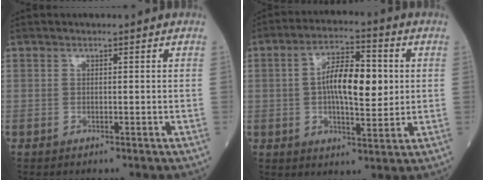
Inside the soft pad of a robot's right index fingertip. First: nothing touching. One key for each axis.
{"total": 10.4, "fx": 1.0, "fy": 3.6, "fz": 9.8, "tx": -0.171, "ty": 0.015, "tz": 0.012}